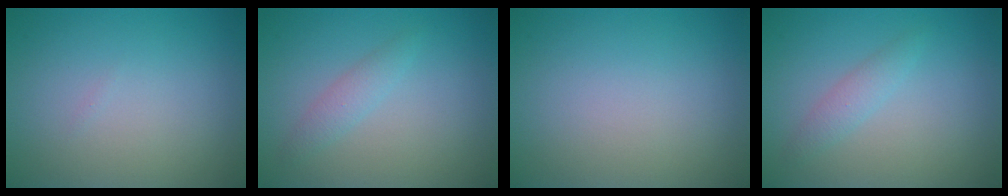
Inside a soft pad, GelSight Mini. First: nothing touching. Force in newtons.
{"total": 1.5, "press": 1.5, "slide": 0.0}
{"total": 0.0}
{"total": 1.5, "press": 1.5, "slide": 0.0}